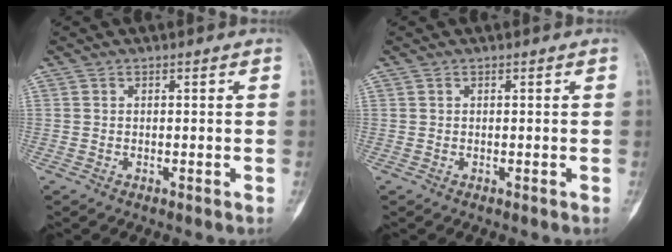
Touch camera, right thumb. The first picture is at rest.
{"total": 0.0}